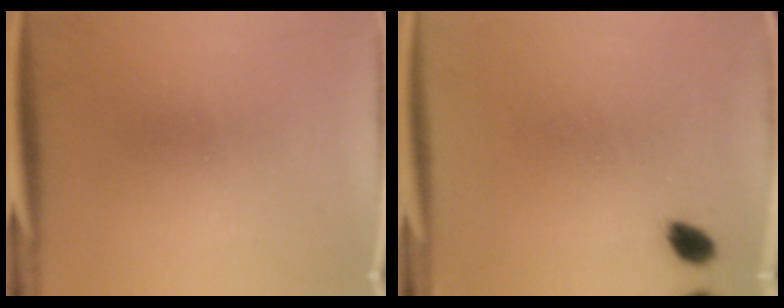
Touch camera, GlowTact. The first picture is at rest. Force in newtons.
{"total": 2.6}